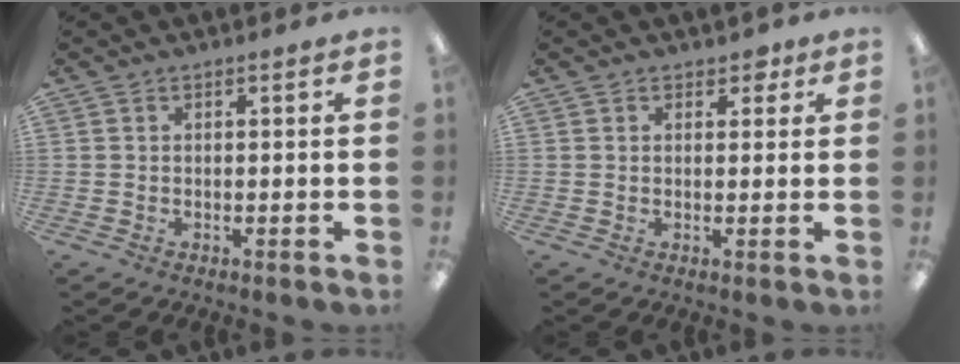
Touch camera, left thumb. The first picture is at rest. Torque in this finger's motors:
{"motor_torque": [0.21, 0.22, -0.39, 0.37, 0.03]}